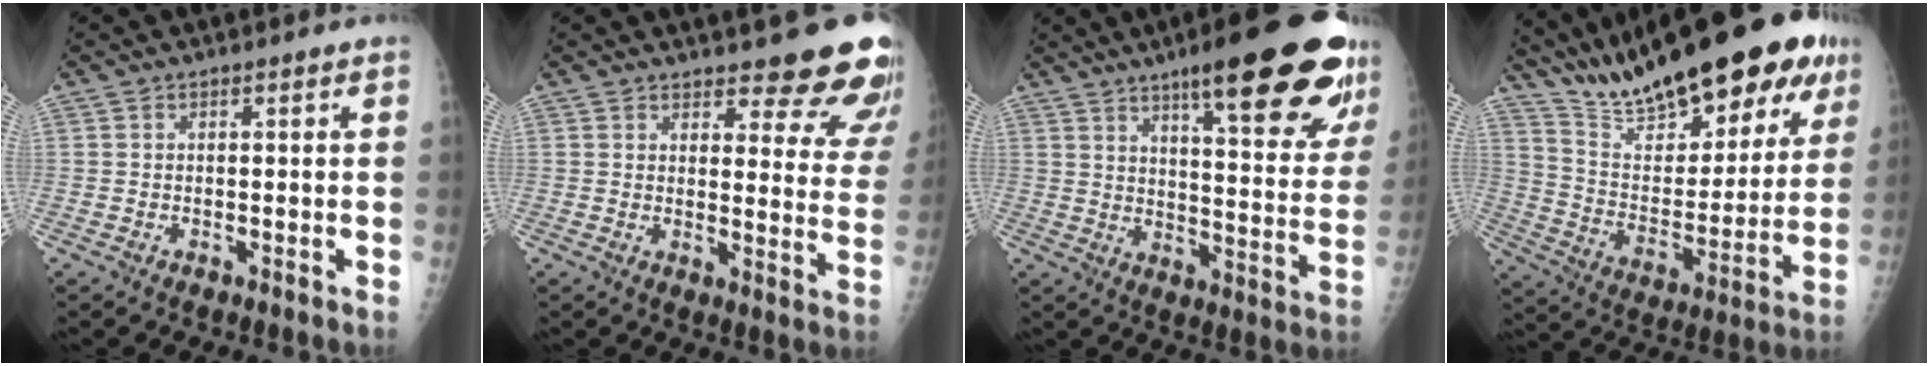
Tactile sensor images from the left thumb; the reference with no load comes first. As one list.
[{"total": 16.1, "force": [13.7, 4.5, 7.1], "torque": [-0.041, -0.097, 0.147]}, {"total": 25.2, "force": [15.5, 5.3, 19.2], "torque": [-0.235, -0.055, 0.213]}, {"total": 28.3, "force": [20.5, 8.9, 17.4], "torque": [-0.241, -0.062, 0.324]}]